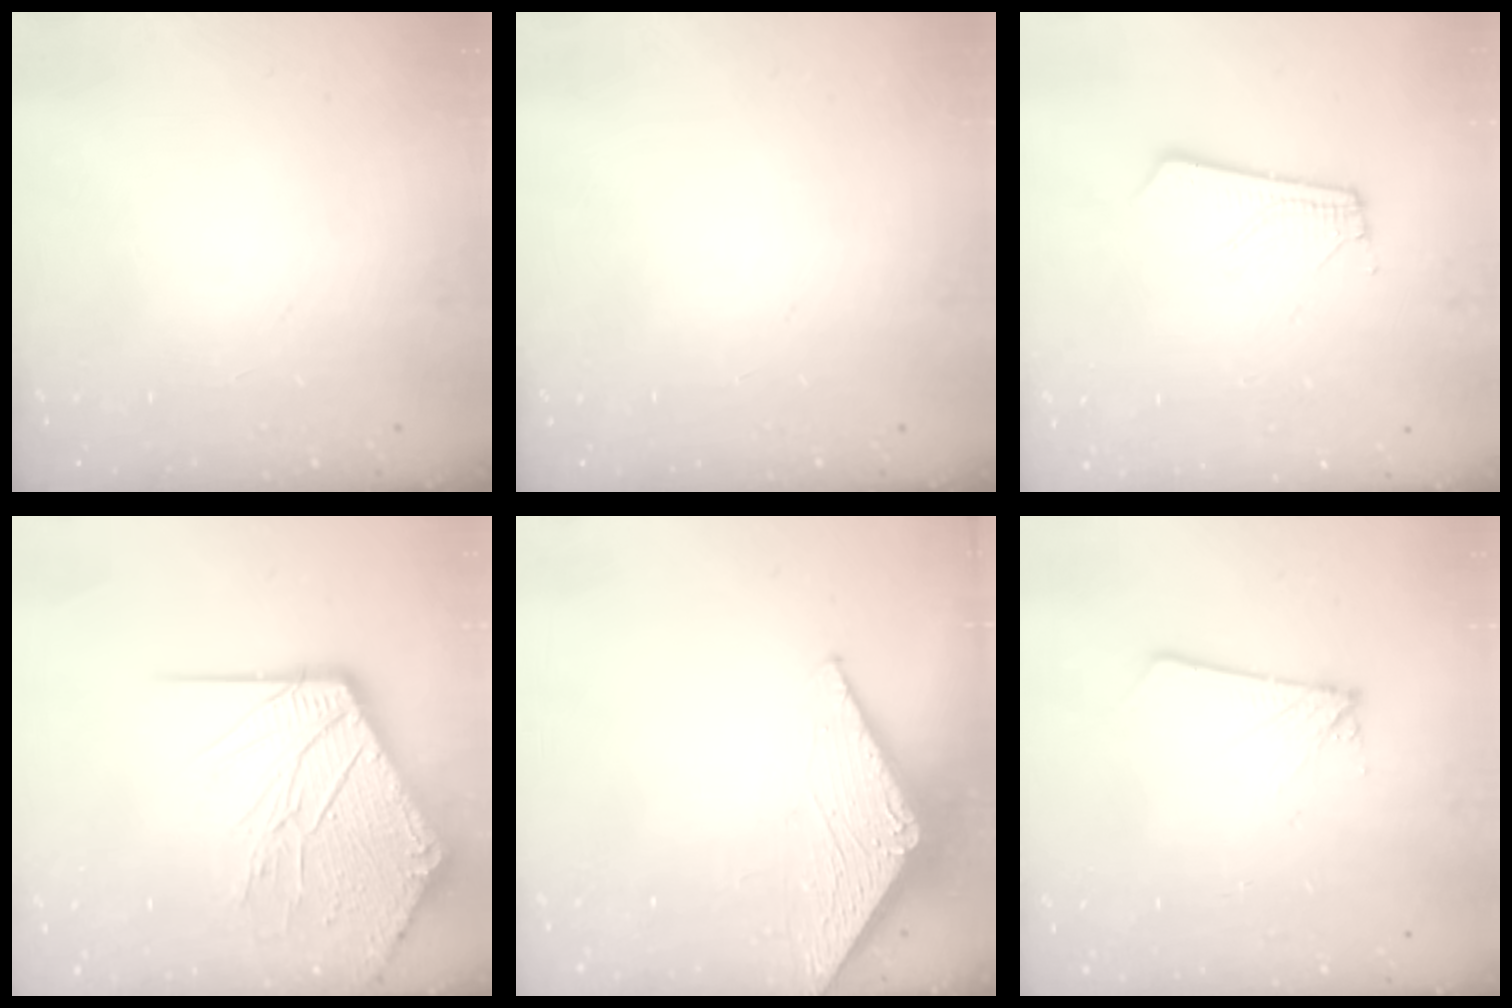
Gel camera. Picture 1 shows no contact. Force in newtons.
{"total": 0.0}
{"total": 3.7, "press": 3.7, "slide": 0.2}
{"total": 18.3, "press": 18.2, "slide": 2.4}
{"total": 3.1, "press": 3.1, "slide": 0.2}
{"total": 1.7, "press": 1.7, "slide": 0.1}